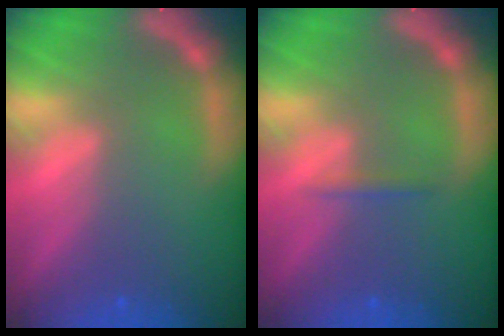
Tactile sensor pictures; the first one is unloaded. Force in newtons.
{"total": 0.9}